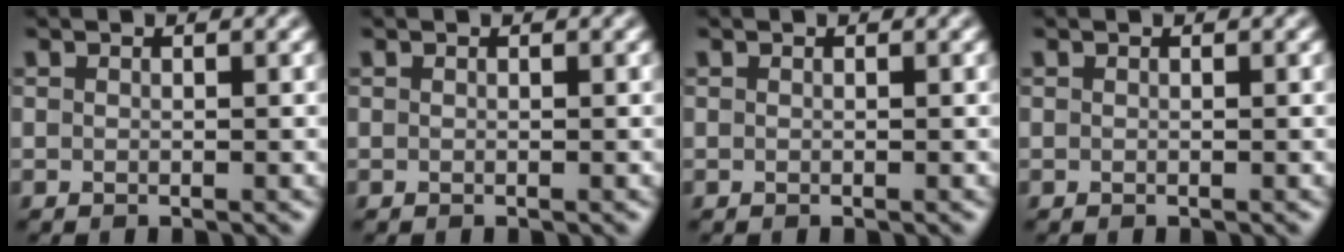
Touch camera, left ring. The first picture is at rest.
{"total": 0.0}
{"total": 0.0}
{"total": 0.0}